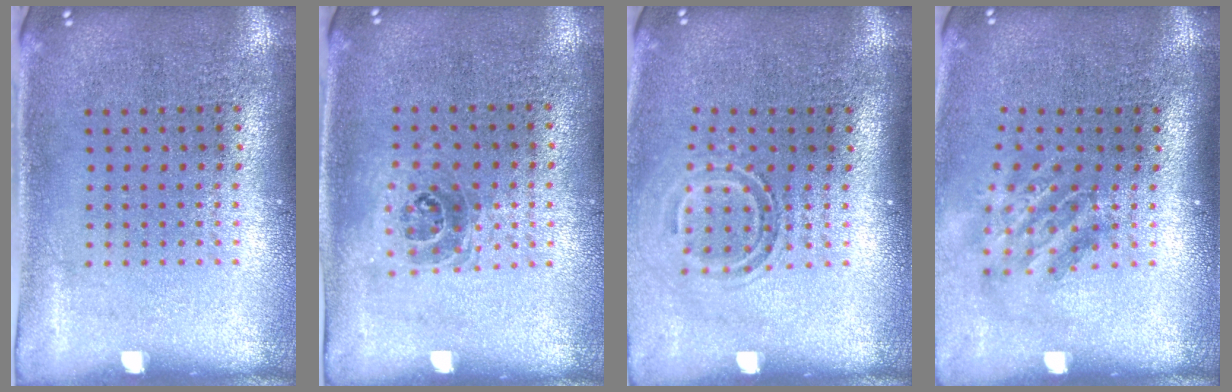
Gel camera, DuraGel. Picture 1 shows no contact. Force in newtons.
{"total": 1.0, "press": 0.9, "slide": 0.5}
{"total": 1.7, "press": 1.2, "slide": 1.2}
{"total": 1.8, "press": 1.3, "slide": 1.3}